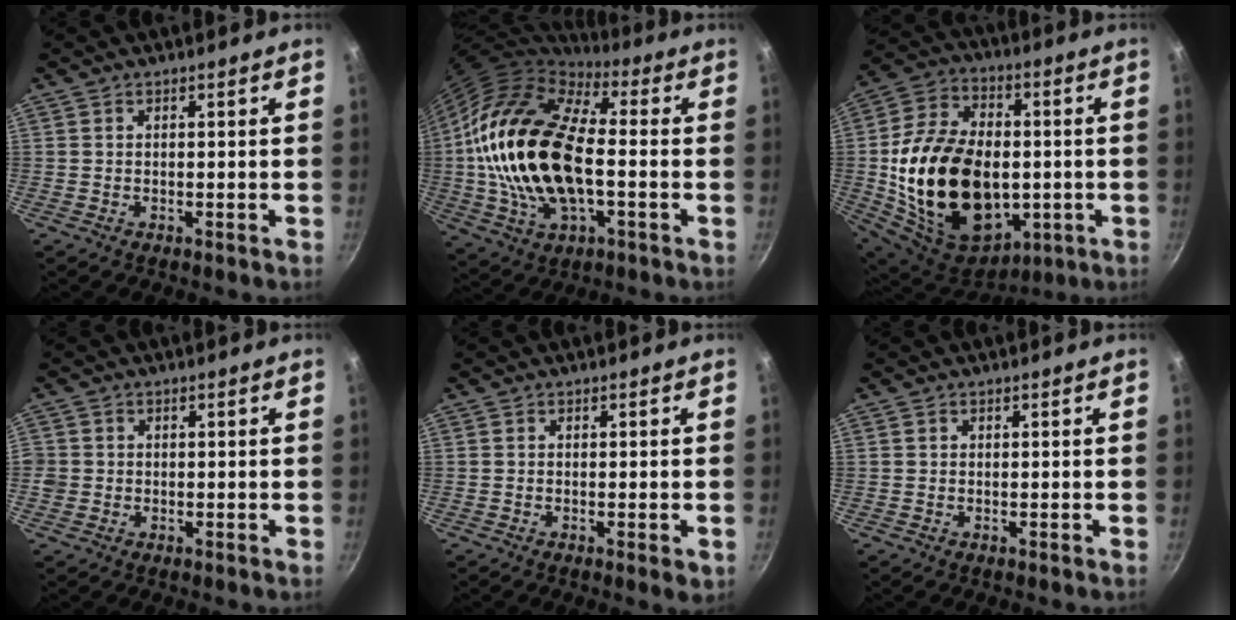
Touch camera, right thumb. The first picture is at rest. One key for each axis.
{"total": 23.1, "fx": -0.5, "fy": 12.4, "fz": 19.5, "tx": -0.351, "ty": 0.020, "tz": -0.012}
{"total": 28.9, "fx": -2.2, "fy": 19.3, "fz": 21.3, "tx": -0.375, "ty": 0.011, "tz": -0.021}
{"total": 2.3, "fx": -0.5, "fy": 2.2, "fz": 0.6, "tx": -0.007, "ty": 0.004, "tz": -0.011}
{"total": 2.2, "fx": -0.7, "fy": 0.5, "fz": 2.0, "tx": -0.034, "ty": -0.006, "tz": -0.011}
{"total": 0.0}